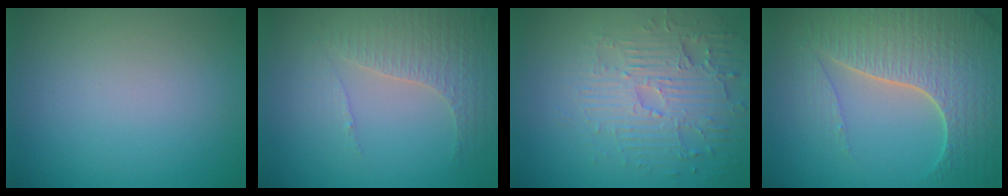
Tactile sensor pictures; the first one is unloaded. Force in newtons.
{"total": 4.2, "press": 3.0, "slide": 2.8}
{"total": 4.4, "press": 4.0, "slide": 1.8}
{"total": 7.5, "press": 5.6, "slide": 5.0}